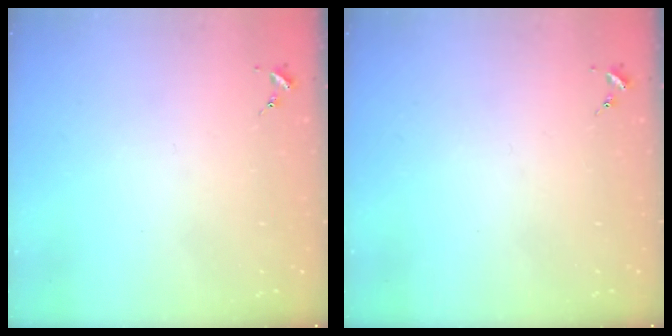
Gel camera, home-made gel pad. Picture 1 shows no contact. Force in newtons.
{"total": 0.0}